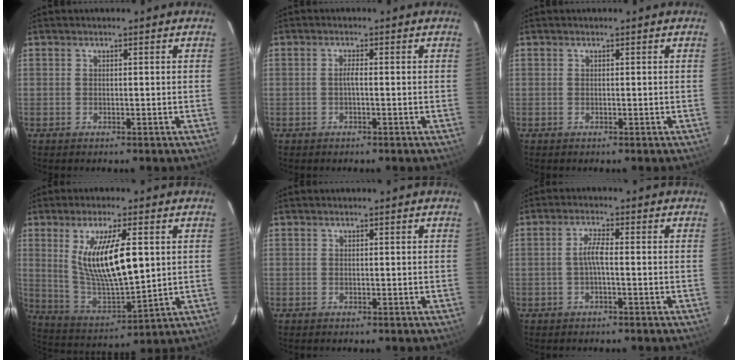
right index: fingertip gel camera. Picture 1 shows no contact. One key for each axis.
{"total": 1.0, "fx": -0.3, "fy": -0.1, "fz": 1.0, "tx": -0.018, "ty": 0.003, "tz": -0.007}
{"total": 0.0}
{"total": 15.0, "fx": 3.5, "fy": 4.5, "fz": 13.9, "tx": -0.256, "ty": -0.013, "tz": 0.082}
{"total": 0.0}
{"total": 2.6, "fx": -0.7, "fy": 0.1, "fz": 2.5, "tx": -0.051, "ty": 0.004, "tz": -0.012}